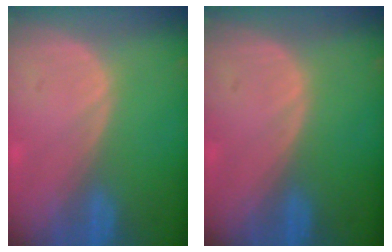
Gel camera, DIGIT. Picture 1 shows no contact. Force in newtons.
{"total": 0.0}